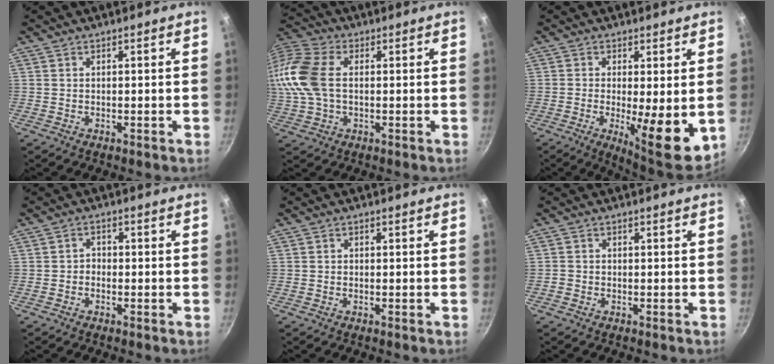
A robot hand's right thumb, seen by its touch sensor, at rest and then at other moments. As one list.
[{"total": 15.6, "force": [1.2, 10.2, 11.8], "torque": [-0.269, 0.024, 0.011]}, {"total": 12.1, "force": [-1.4, 3.2, 11.6], "torque": [-0.160, -0.019, -0.012]}, {"total": 1.5, "force": [-0.8, 1.1, 0.7], "torque": [-0.004, 0.010, -0.016]}, {"total": 0.0}, {"total": 0.7, "force": [-0.4, 0.6, 0.1], "torque": [-0.002, 0.002, -0.009]}]